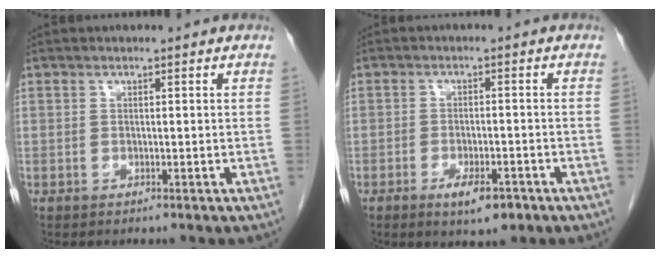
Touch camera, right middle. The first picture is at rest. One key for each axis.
{"total": 4.9, "fx": -2.8, "fy": 1.4, "fz": 3.7, "tx": -0.064, "ty": -0.004, "tz": -0.039}